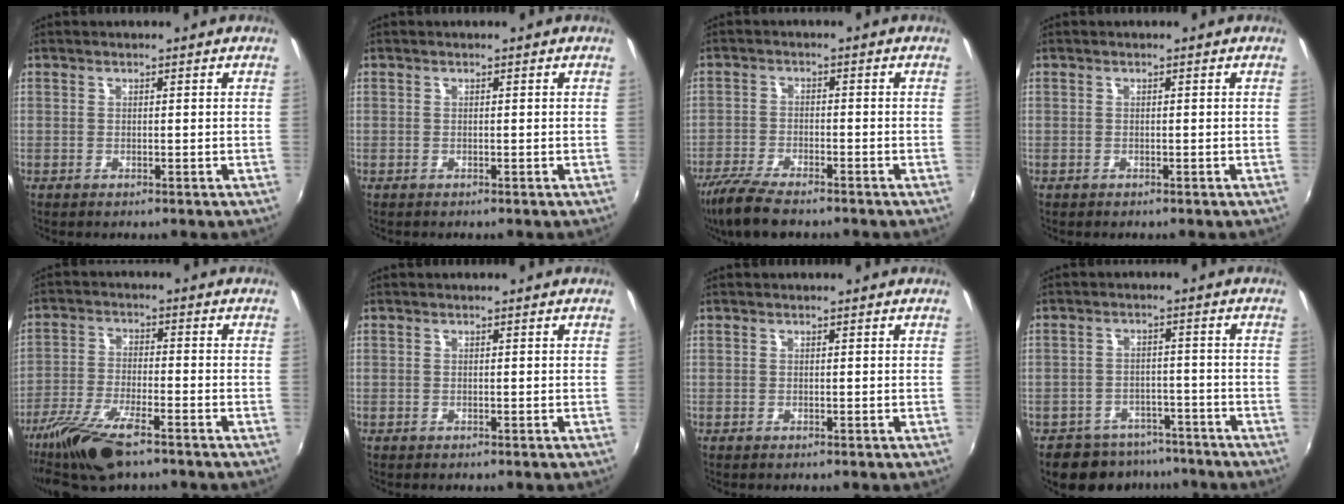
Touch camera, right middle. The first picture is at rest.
{"total": 0.0}
{"total": 9.3, "force": [-7.5, 2.2, 5.0], "torque": [-0.128, -0.033, -0.139]}
{"total": 0.0}
{"total": 12.3, "force": [-8.7, 3.3, 8.0], "torque": [-0.182, -0.031, -0.169]}
{"total": 0.0}
{"total": 0.0}
{"total": 9.2, "force": [-7.4, 5.1, 2.1], "torque": [-0.049, 0.013, -0.098]}